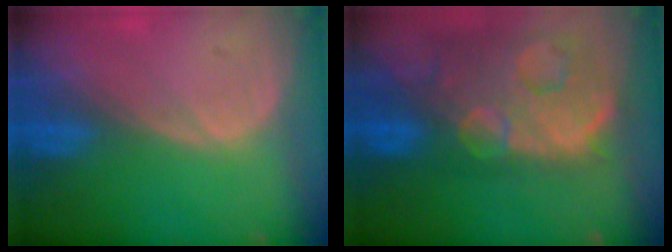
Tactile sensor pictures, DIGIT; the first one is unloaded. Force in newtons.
{"total": 14.2, "press": 11.5, "slide": 8.3}